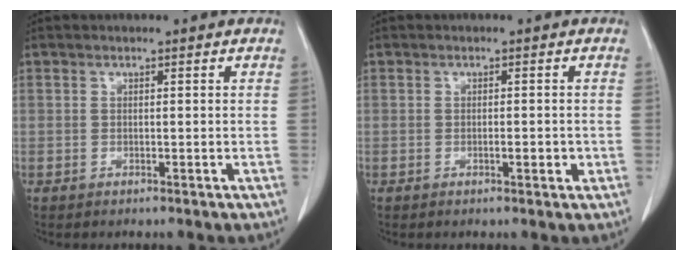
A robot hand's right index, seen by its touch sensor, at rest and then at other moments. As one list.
[{"total": 1.5, "force": [-0.4, 0.5, 1.4], "torque": [-0.025, -0.001, -0.004]}]